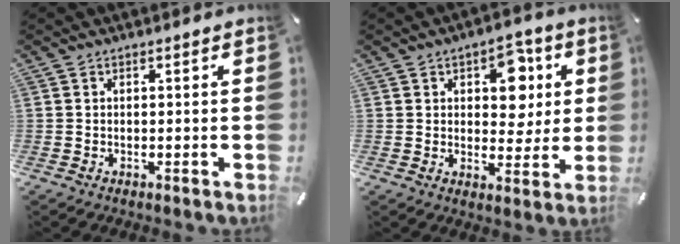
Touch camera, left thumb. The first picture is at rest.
{"total": 9.5, "force": [3.2, 6.4, 6.2], "torque": [-0.072, -0.004, 0.049]}